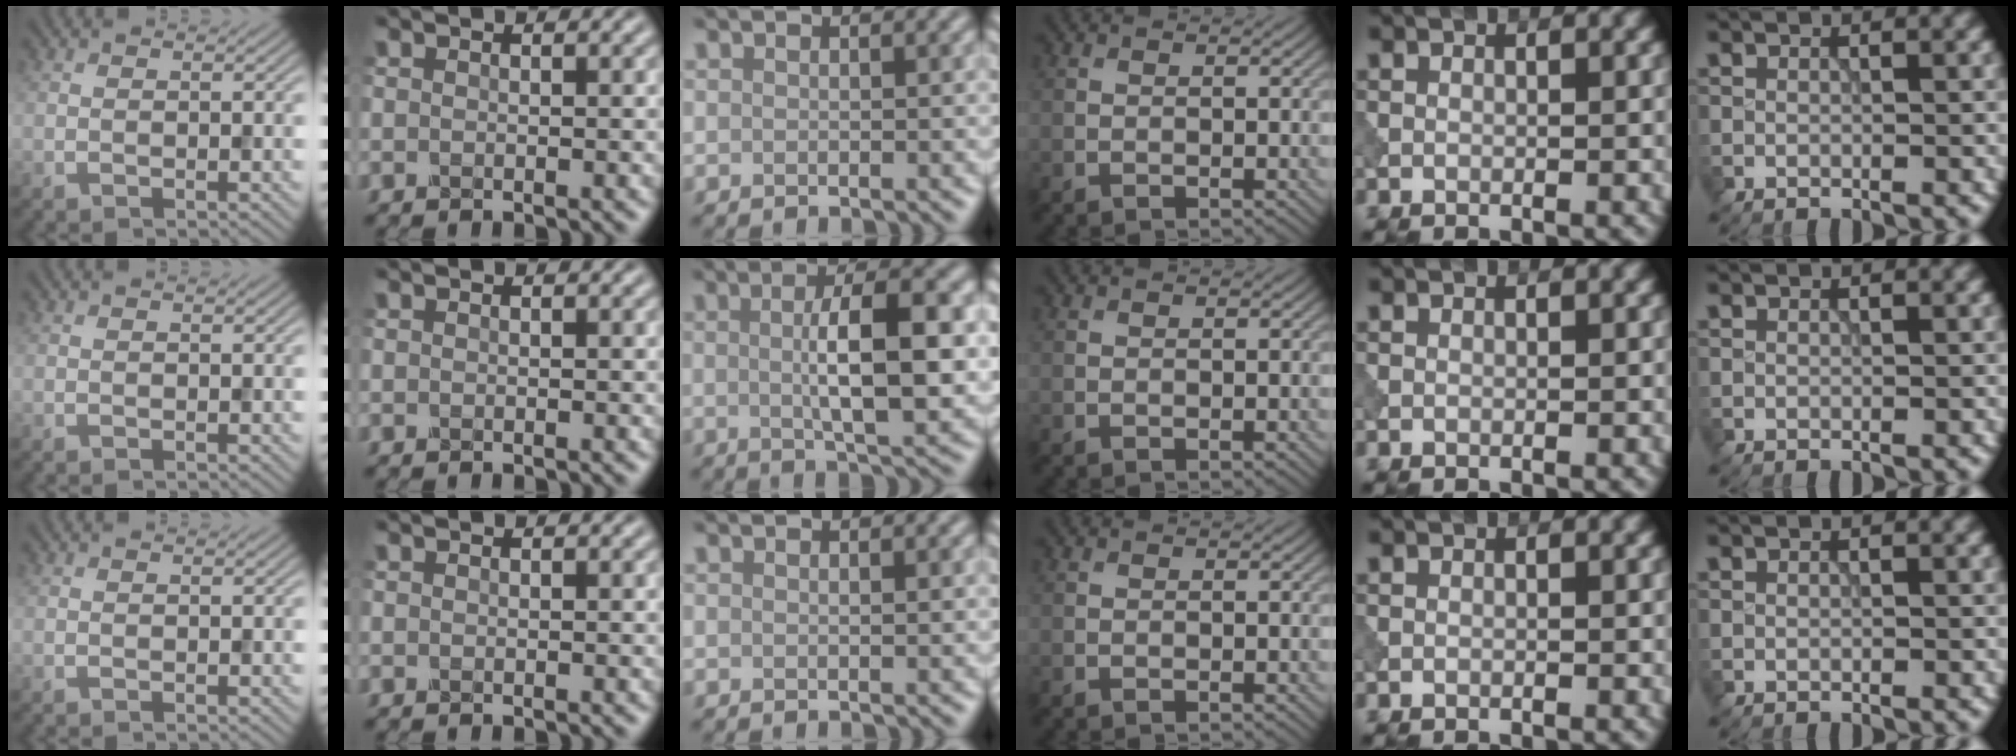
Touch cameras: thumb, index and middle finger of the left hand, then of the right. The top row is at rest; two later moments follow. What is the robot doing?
{"motion": "dispense", "object": "dispenser bottle"}